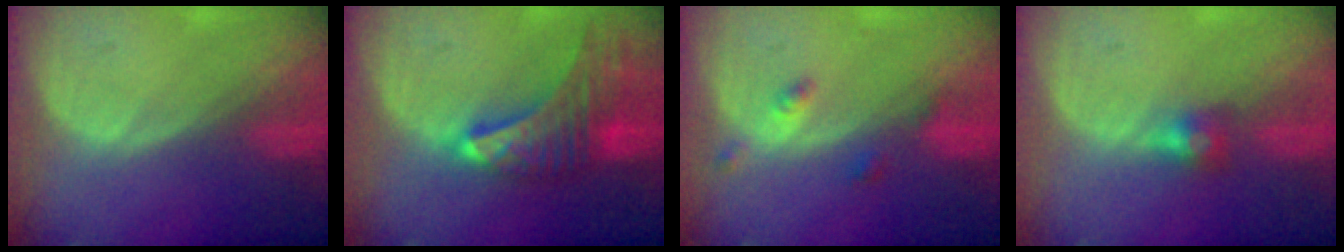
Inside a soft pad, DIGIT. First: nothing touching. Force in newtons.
{"total": 9.6, "press": 8.5, "slide": 4.4}
{"total": 2.5, "press": 2.5, "slide": 0.2}
{"total": 2.8, "press": 2.5, "slide": 1.3}